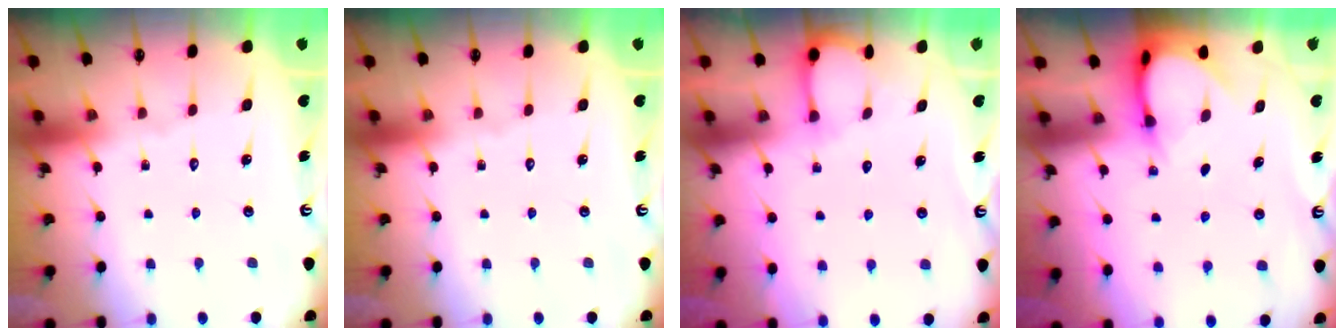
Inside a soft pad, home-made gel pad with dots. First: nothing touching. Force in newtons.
{"total": 0.0}
{"total": 3.4, "press": 3.4, "slide": 0.3}
{"total": 4.0, "press": 3.9, "slide": 0.3}